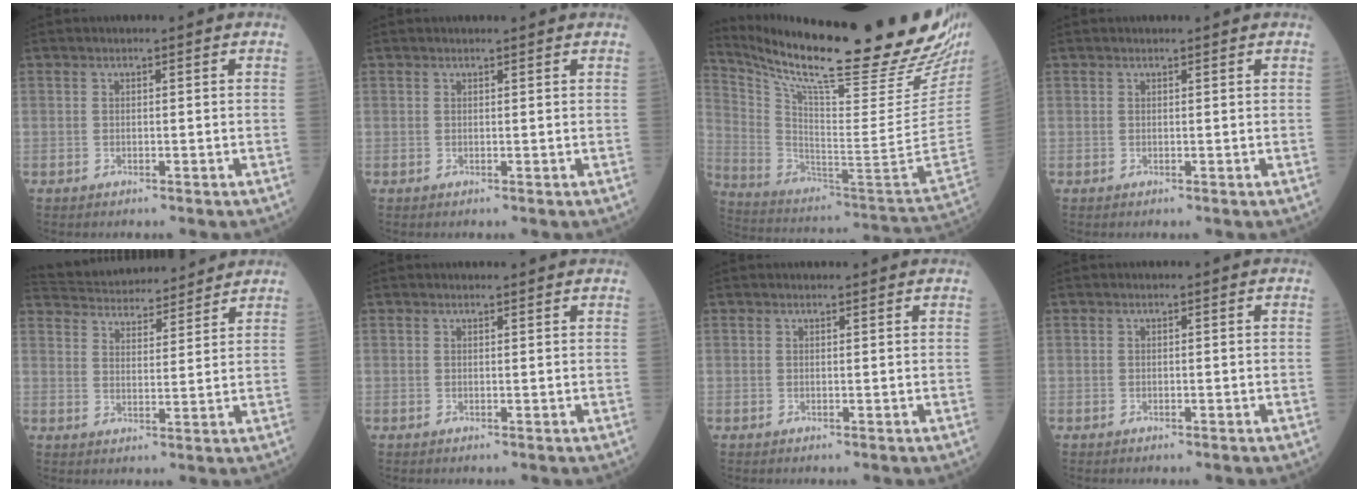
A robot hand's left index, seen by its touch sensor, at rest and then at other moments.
{"total": 2.7, "force": [2.6, 0.2, 0.6], "torque": [-0.009, 0.014, 0.028]}
{"total": 32.9, "force": [27.3, 2.2, 18.2], "torque": [-0.313, -0.089, 0.394]}
{"total": 2.0, "force": [1.9, 0.2, 0.5], "torque": [-0.009, 0.012, 0.023]}
{"total": 16.9, "force": [16.0, 3.2, 4.6], "torque": [-0.082, 0.034, 0.240]}
{"total": 3.7, "force": [3.6, 0.4, 0.9], "torque": [-0.013, 0.015, 0.040]}
{"total": 3.3, "force": [3.2, 0.3, 0.8], "torque": [-0.012, 0.014, 0.035]}
{"total": 0.0}